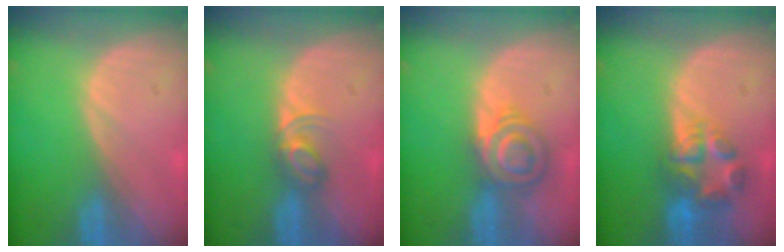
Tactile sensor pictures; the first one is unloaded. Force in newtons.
{"total": 3.5, "press": 3.5, "slide": 0.4}
{"total": 5.9, "press": 5.9, "slide": 0.8}
{"total": 7.0, "press": 6.1, "slide": 3.4}